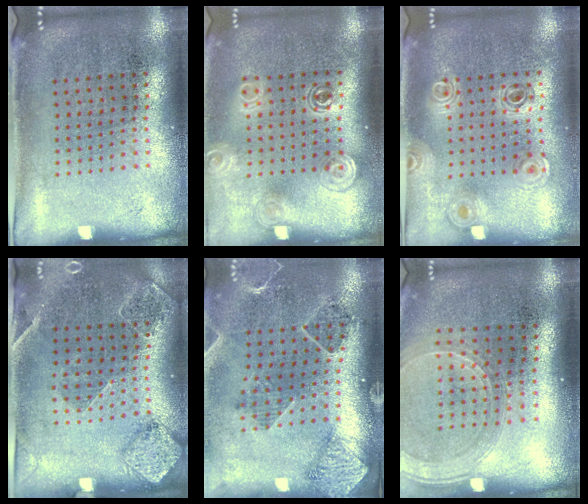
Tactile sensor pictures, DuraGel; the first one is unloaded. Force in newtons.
{"total": 1.5, "press": 1.3, "slide": 0.8}
{"total": 1.0, "press": 1.0, "slide": 0.2}
{"total": 1.6, "press": 1.5, "slide": 0.3}
{"total": 1.4, "press": 1.4, "slide": 0.1}
{"total": 1.7, "press": 1.5, "slide": 0.7}